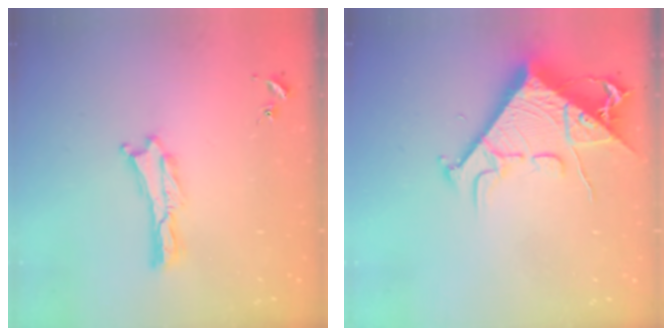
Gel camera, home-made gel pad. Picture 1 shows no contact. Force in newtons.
{"total": 12.9, "press": 12.8, "slide": 1.4}